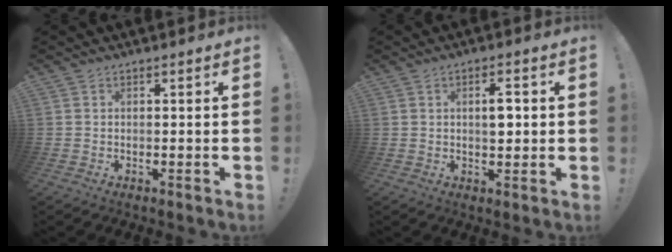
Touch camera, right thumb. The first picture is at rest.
{"total": 4.4, "force": [0.8, 2.3, 3.6], "torque": [-0.042, -0.002, 0.006]}